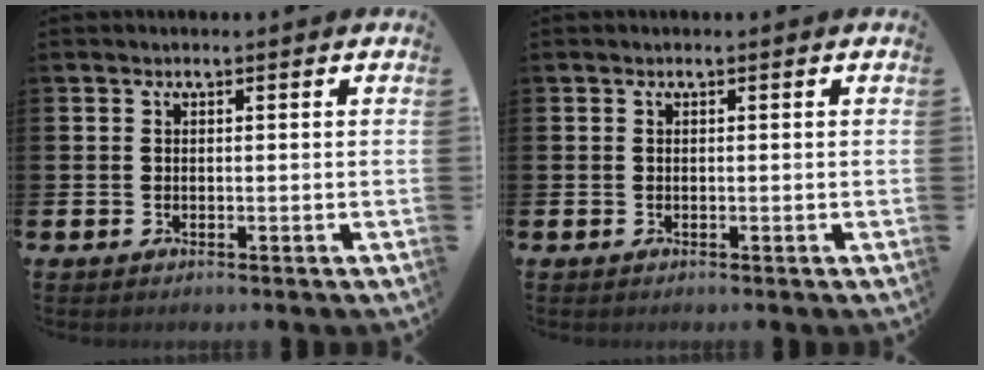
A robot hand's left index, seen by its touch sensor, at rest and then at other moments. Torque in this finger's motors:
{"motor_torque": [0.00, 0.00, -0.03, 0.00]}